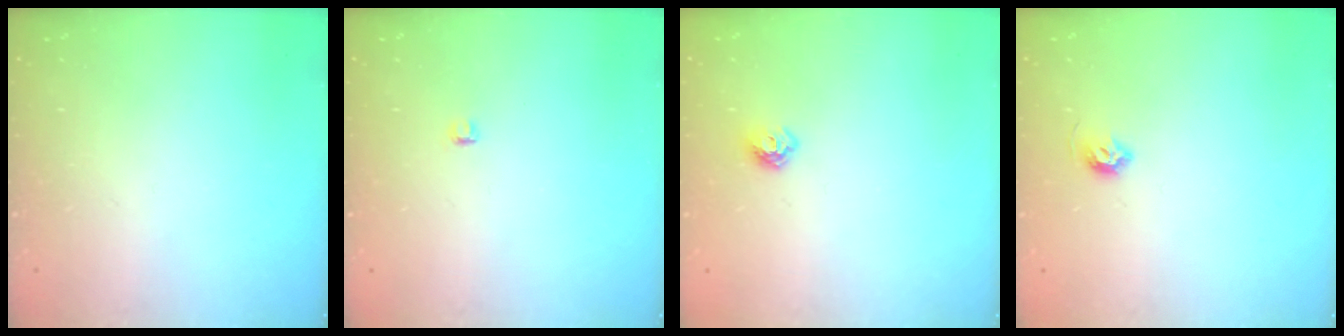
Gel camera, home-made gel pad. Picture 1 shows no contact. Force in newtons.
{"total": 2.8, "press": 2.7, "slide": 0.3}
{"total": 6.8, "press": 6.7, "slide": 1.0}
{"total": 5.7, "press": 5.7, "slide": 0.7}